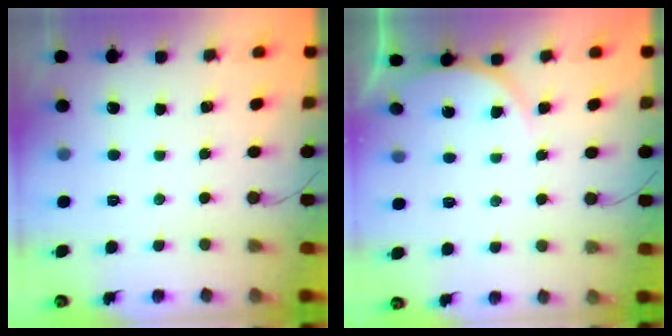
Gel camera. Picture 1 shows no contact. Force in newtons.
{"total": 5.5, "press": 5.5, "slide": 0.3}